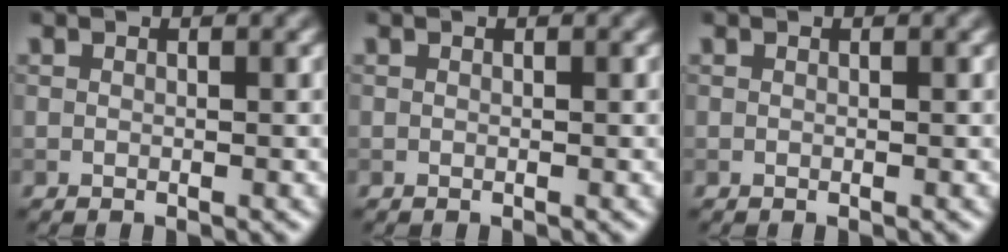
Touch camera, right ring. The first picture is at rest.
{"total": 0.0}
{"total": 0.0}